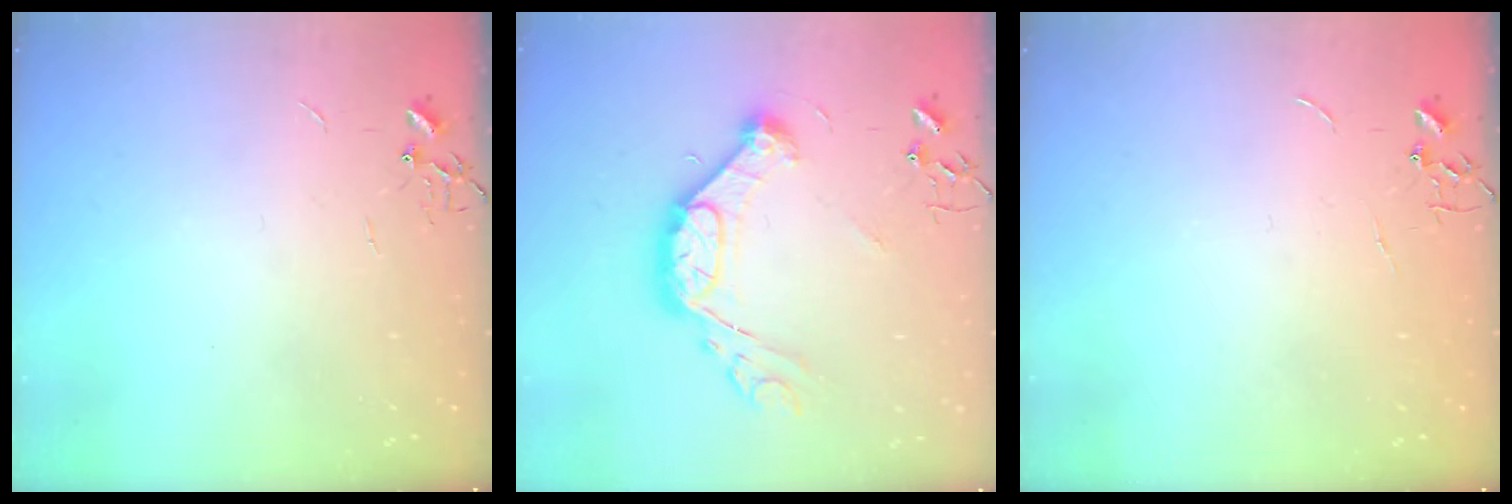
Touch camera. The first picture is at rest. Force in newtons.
{"total": 15.4, "press": 15.3, "slide": 1.7}
{"total": 0.0}